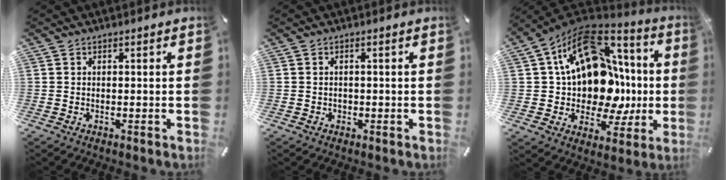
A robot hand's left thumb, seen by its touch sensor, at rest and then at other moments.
{"total": 0.8, "force": [-0.2, 0.7, 0.3], "torque": [-0.006, 0.004, -0.007]}
{"total": 20.1, "force": [4.1, 14.3, 13.6], "torque": [-0.217, -0.049, 0.069]}